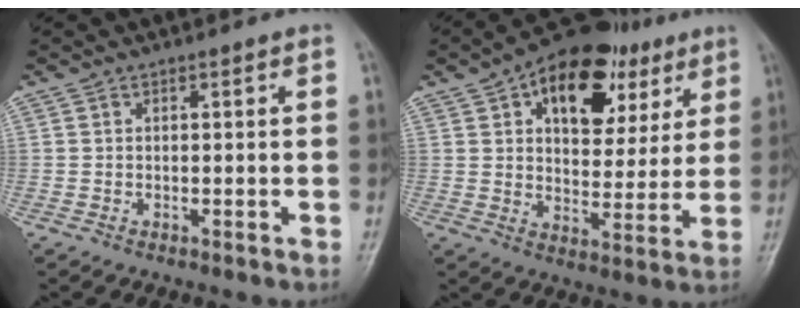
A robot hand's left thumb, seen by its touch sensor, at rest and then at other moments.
{"total": 19.2, "force": [8.9, 11.2, 12.8], "torque": [-0.137, -0.009, 0.132]}